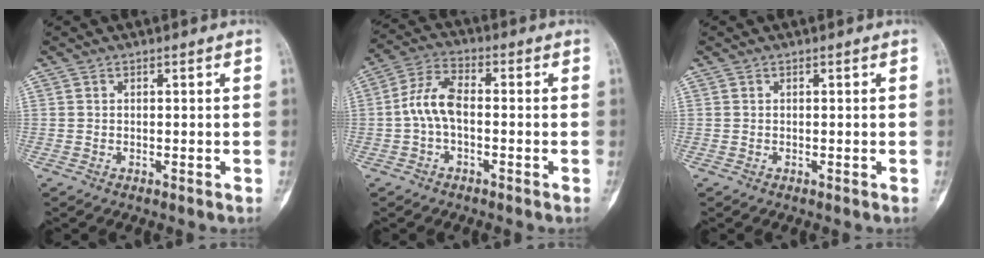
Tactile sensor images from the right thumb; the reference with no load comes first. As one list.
[{"total": 7.2, "force": [-1.0, 3.8, 6.0], "torque": [-0.124, 0.026, -0.027]}, {"total": 0.0}]